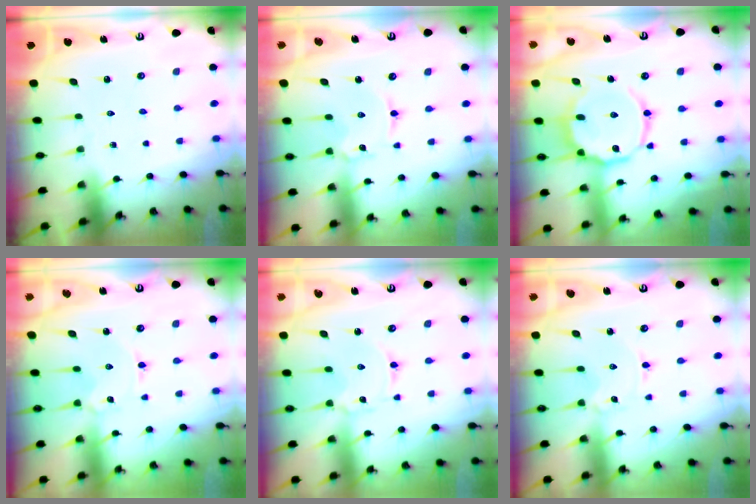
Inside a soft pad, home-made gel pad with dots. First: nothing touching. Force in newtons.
{"total": 2.2, "press": 2.2, "slide": 0.3}
{"total": 14.0, "press": 13.9, "slide": 1.3}
{"total": 1.7, "press": 1.7, "slide": 0.2}
{"total": 1.6, "press": 1.6, "slide": 0.3}
{"total": 0.7, "press": 0.6, "slide": 0.1}